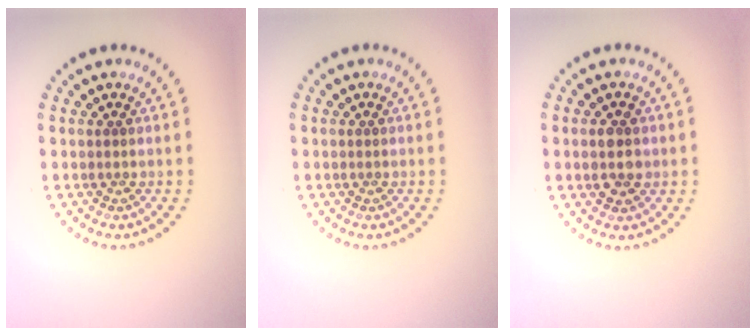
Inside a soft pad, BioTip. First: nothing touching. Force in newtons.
{"total": 0.0}
{"total": 2.0, "press": 2.0, "slide": 0.1}